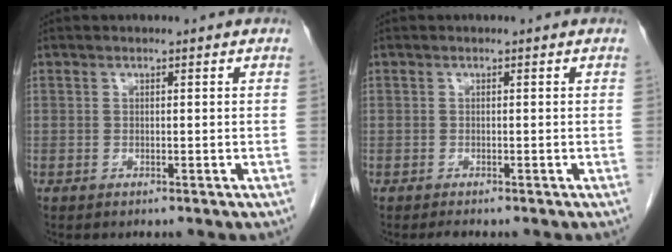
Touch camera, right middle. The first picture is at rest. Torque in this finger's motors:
{"motor_torque": [0.01, 0.00, 0.00, 0.02]}